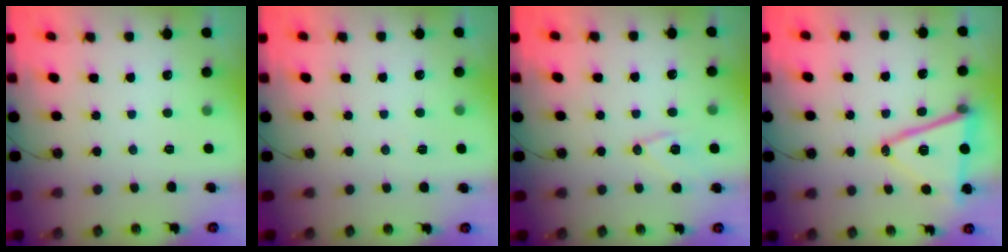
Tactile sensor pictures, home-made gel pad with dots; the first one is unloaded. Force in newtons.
{"total": 4.1, "press": 1.9, "slide": 3.6}
{"total": 10.3, "press": 10.1, "slide": 1.8}
{"total": 15.4, "press": 14.9, "slide": 3.8}